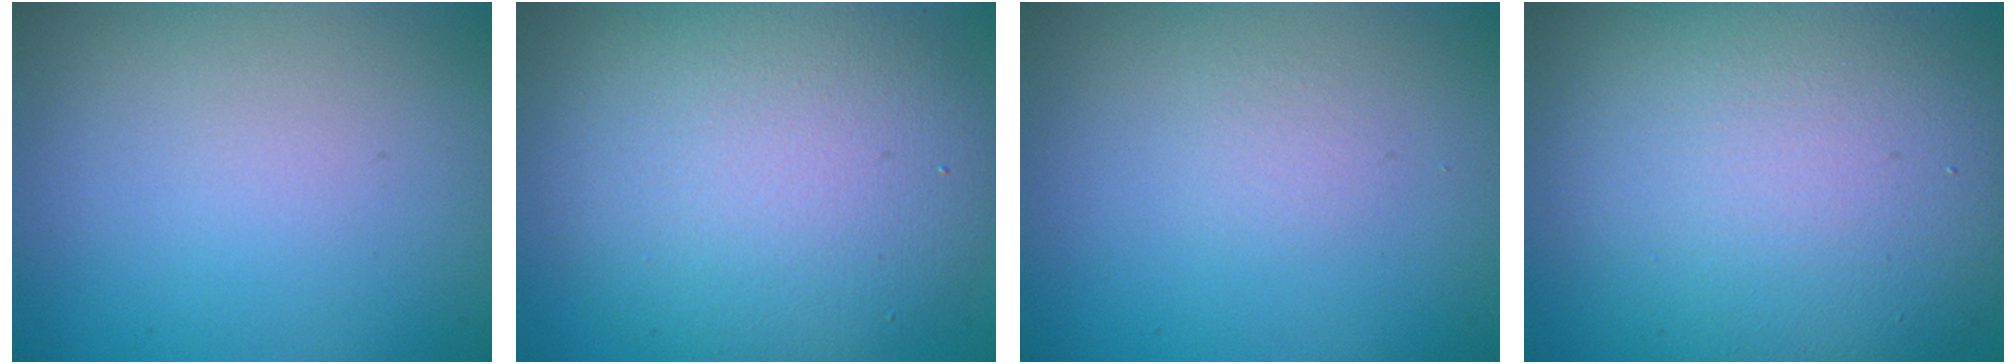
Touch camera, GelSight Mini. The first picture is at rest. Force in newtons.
{"total": 9.5, "press": 9.5, "slide": 0.5}
{"total": 0.0}
{"total": 12.8, "press": 12.8, "slide": 0.7}